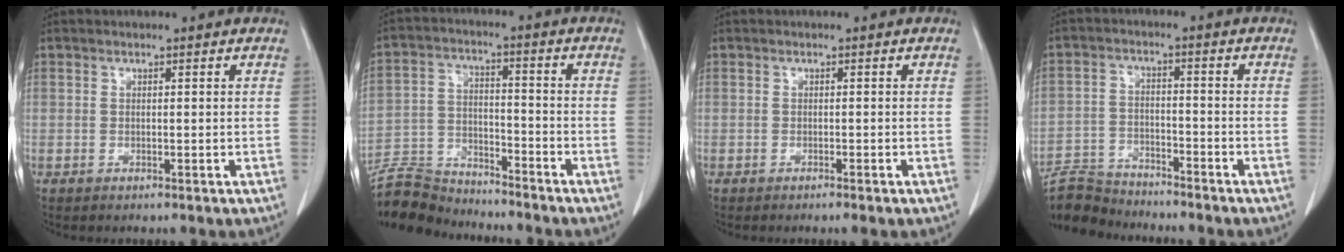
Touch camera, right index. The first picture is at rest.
{"total": 9.7, "force": [-9.4, 2.2, 1.2], "torque": [-0.024, 0.002, -0.177]}
{"total": 0.8, "force": [-0.6, -0.1, 0.5], "torque": [-0.014, -0.001, -0.008]}
{"total": 8.0, "force": [-7.8, 1.6, 0.1], "torque": [-0.005, -0.005, -0.145]}